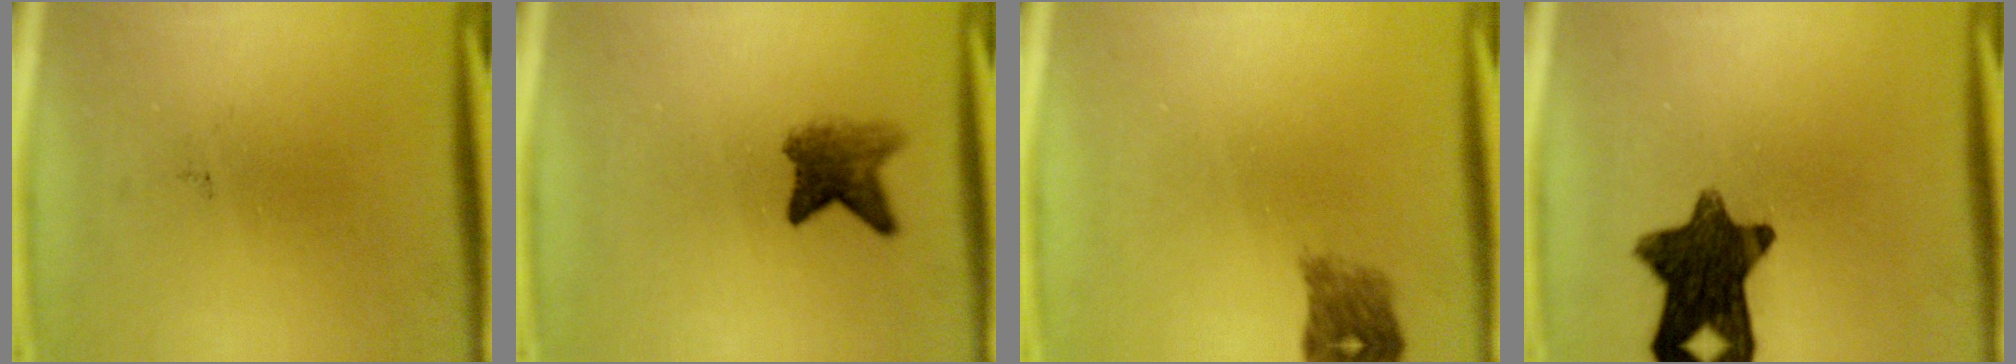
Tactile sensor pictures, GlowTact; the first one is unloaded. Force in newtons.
{"total": 4.1}
{"total": 2.7}
{"total": 11.8}